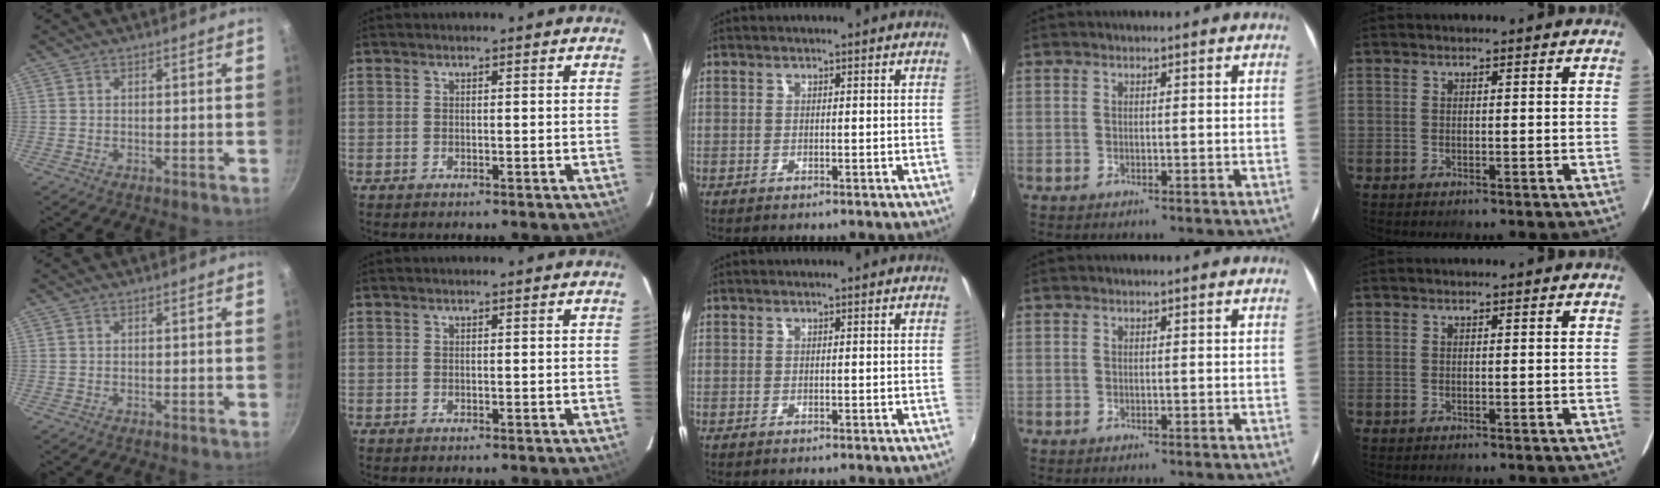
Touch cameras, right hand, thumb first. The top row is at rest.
{}